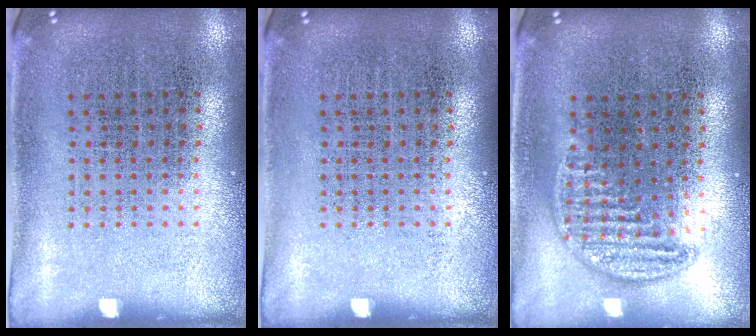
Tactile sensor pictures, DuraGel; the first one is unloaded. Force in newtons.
{"total": 0.0}
{"total": 1.0, "press": 0.9, "slide": 0.1}